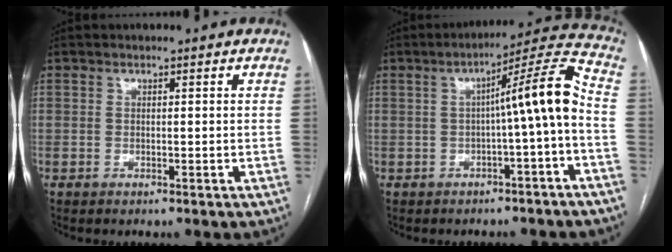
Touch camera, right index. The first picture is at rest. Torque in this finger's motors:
{"motor_torque": [1.26, -0.38, 0.66, 0.12]}